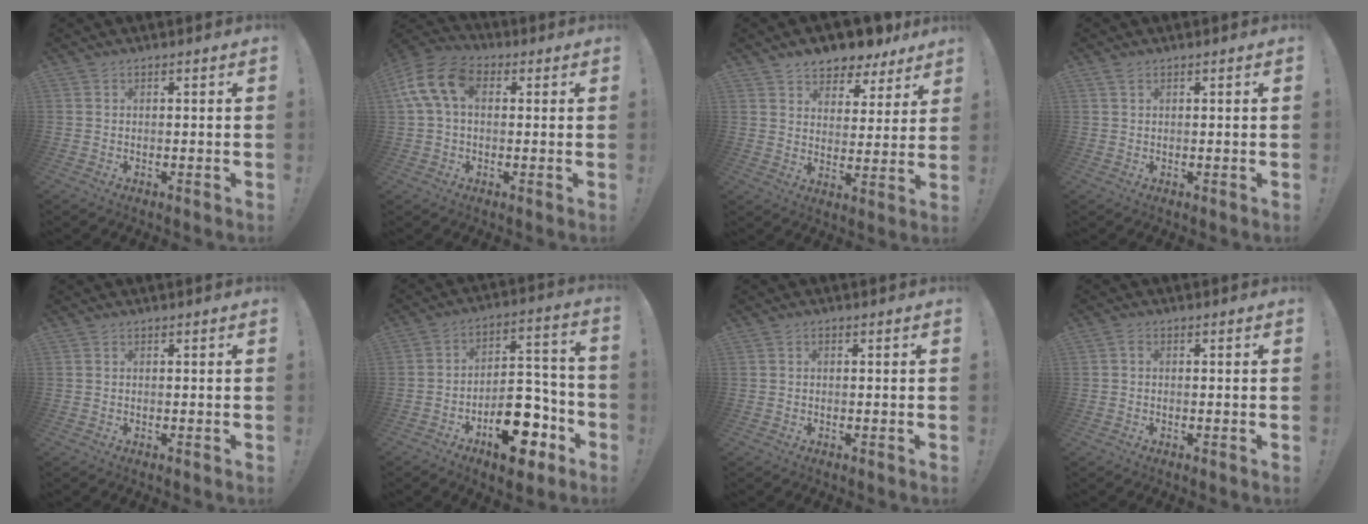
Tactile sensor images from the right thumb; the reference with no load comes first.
{"total": 13.3, "force": [3.1, 8.4, 9.9], "torque": [-0.202, 0.005, 0.059]}
{"total": 7.3, "force": [6.2, 3.8, 1.1], "torque": [-0.016, -0.058, 0.115]}
{"total": 1.5, "force": [1.0, 0.8, 0.9], "torque": [-0.012, -0.002, 0.018]}
{"total": 0.0}
{"total": 17.4, "force": [-9.1, 9.4, 11.5], "torque": [-0.142, 0.087, -0.134]}
{"total": 0.0}
{"total": 0.7, "force": [-0.2, 0.4, 0.5], "torque": [-0.011, 0.002, -0.005]}